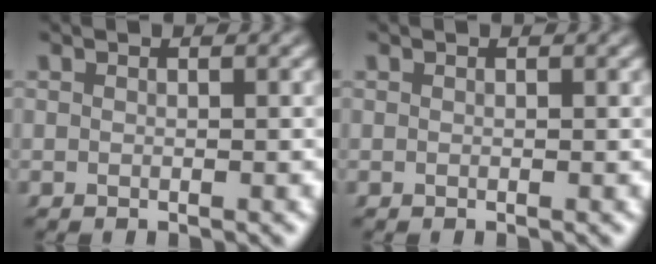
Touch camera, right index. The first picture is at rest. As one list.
[{"total": 0.0}]